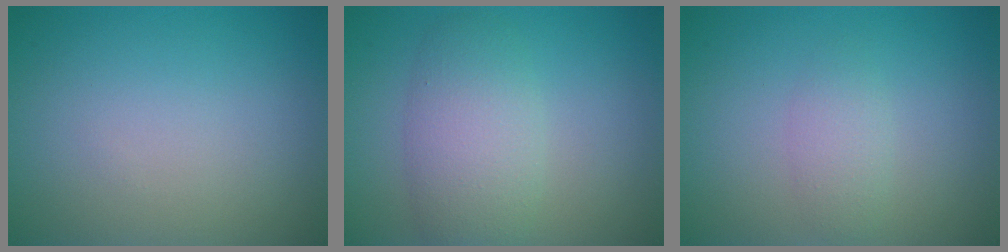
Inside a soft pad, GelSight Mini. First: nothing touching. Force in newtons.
{"total": 4.5, "press": 4.5, "slide": 0.2}
{"total": 1.5, "press": 1.5, "slide": 0.0}